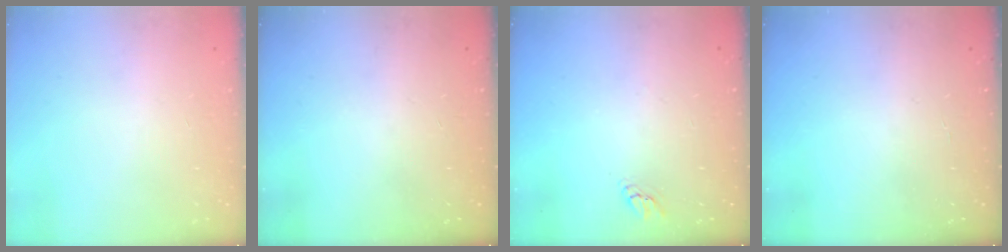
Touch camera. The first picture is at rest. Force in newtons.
{"total": 0.0}
{"total": 2.2, "press": 2.2, "slide": 0.1}
{"total": 2.2, "press": 2.2, "slide": 0.2}